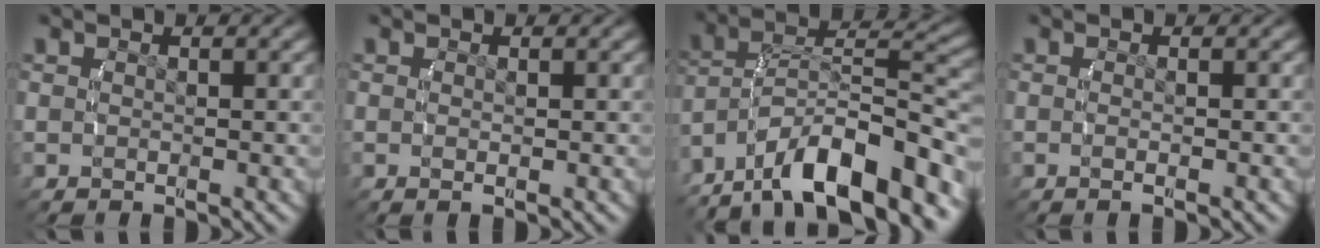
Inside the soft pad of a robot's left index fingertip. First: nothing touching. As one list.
[{"total": 0.6, "force": [-0.2, -0.1, 0.6], "torque": [-0.017, -0.008, 0.001]}, {"total": 10.4, "force": [-5.0, 5.7, 7.2], "torque": [-0.123, -0.016, -0.068]}, {"total": 1.1, "force": [-0.7, -0.3, 0.8], "torque": [-0.021, -0.006, -0.010]}]